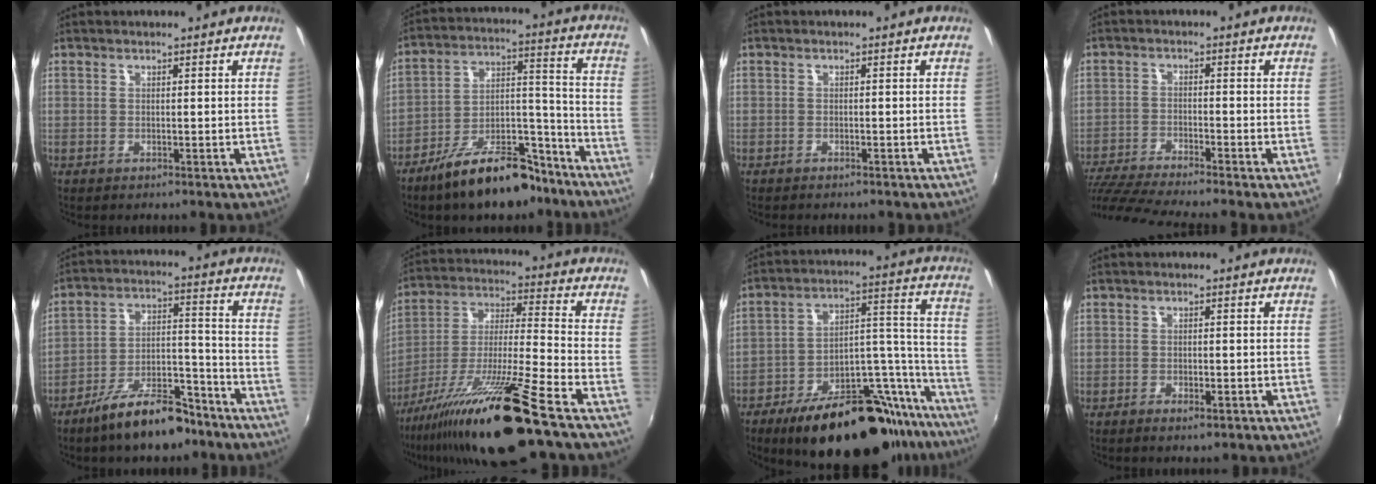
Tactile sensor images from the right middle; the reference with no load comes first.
{"total": 16.9, "force": [-12.2, 6.7, 9.5], "torque": [-0.156, 0.029, -0.184]}
{"total": 1.4, "force": [-1.2, 0.3, 0.5], "torque": [-0.017, -0.001, -0.021]}
{"total": 12.2, "force": [-10.9, -0.6, 5.6], "torque": [-0.128, -0.034, -0.191]}
{"total": 13.4, "force": [-10.1, 4.8, 7.4], "torque": [-0.131, 0.024, -0.158]}
{"total": 19.4, "force": [-13.2, -0.4, 14.3], "torque": [-0.261, -0.031, -0.234]}
{"total": 29.6, "force": [-22.7, 9.7, 16.3], "torque": [-0.199, 0.034, -0.322]}
{"total": 2.3, "force": [-1.4, 0.9, 1.6], "torque": [-0.035, -0.002, -0.025]}